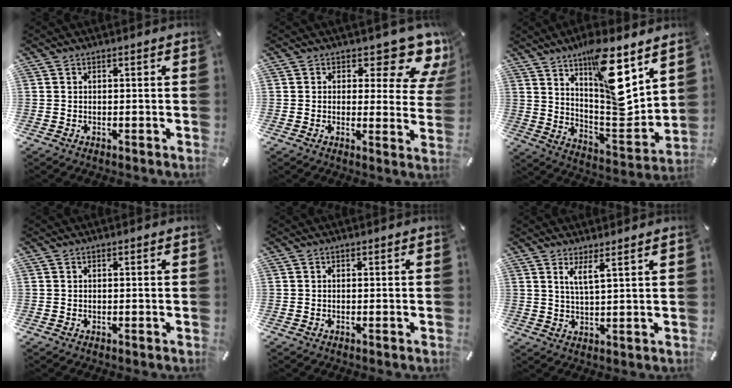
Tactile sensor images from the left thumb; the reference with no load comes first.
{"total": 10.4, "force": [7.0, 4.5, 6.3], "torque": [-0.068, -0.059, 0.119]}
{"total": 16.9, "force": [11.0, 5.0, 11.8], "torque": [-0.156, -0.102, 0.181]}
{"total": 0.0}
{"total": 0.0}
{"total": 4.2, "force": [2.9, 0.0, 3.0], "torque": [-0.068, -0.011, 0.049]}